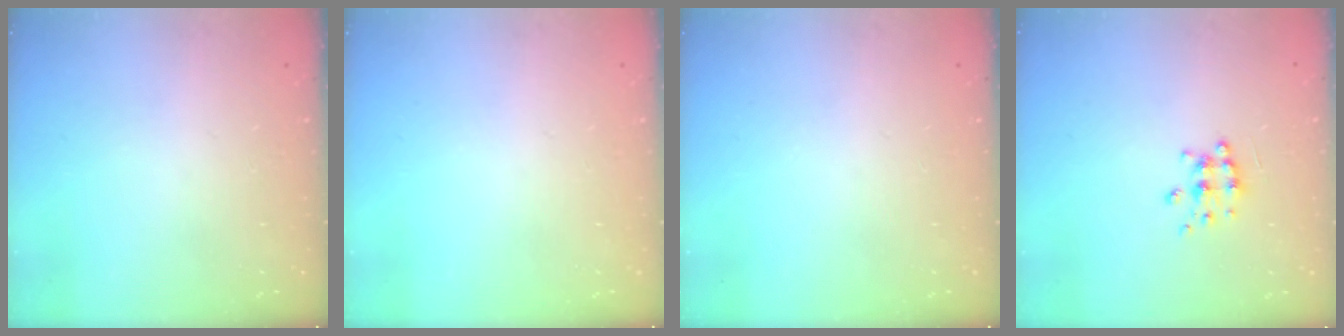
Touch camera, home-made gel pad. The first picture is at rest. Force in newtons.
{"total": 0.0}
{"total": 0.0}
{"total": 6.5, "press": 6.4, "slide": 0.8}